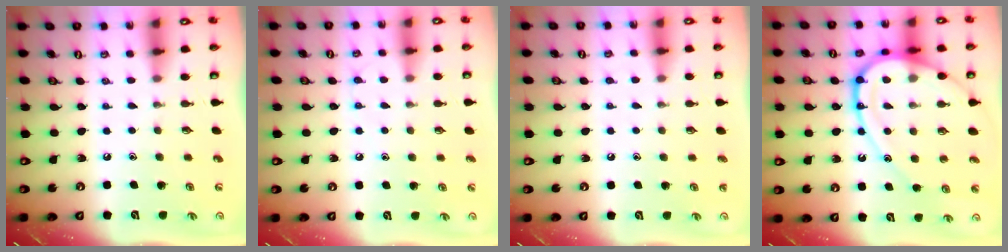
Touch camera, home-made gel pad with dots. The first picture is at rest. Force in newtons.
{"total": 6.4, "press": 6.4, "slide": 0.9}
{"total": 2.9, "press": 2.8, "slide": 0.3}
{"total": 17.7, "press": 17.6, "slide": 1.9}